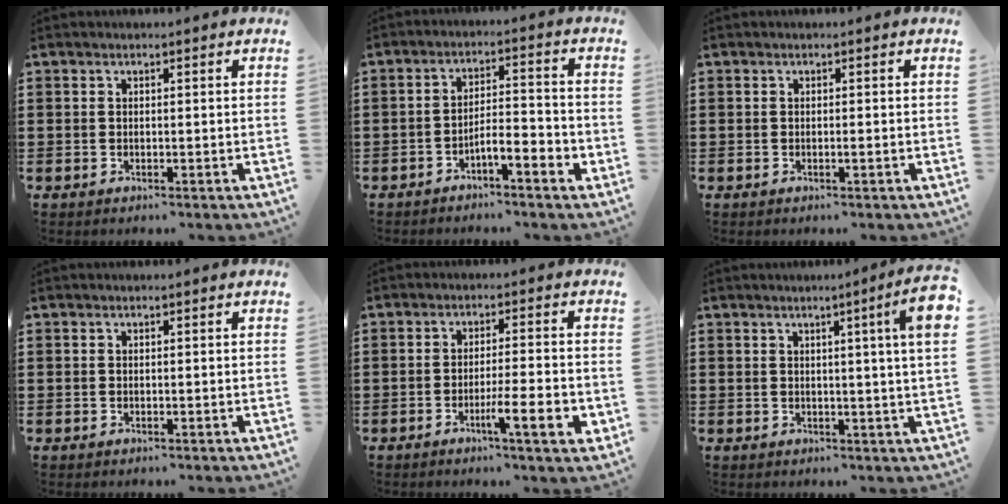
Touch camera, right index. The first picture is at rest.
{"total": 3.9, "force": [-2.8, 0.7, 2.7], "torque": [-0.049, 0.008, -0.055]}
{"total": 0.5, "force": [-0.2, 0.0, 0.5], "torque": [-0.009, -0.003, -0.003]}
{"total": 0.0}
{"total": 7.4, "force": [-2.8, 0.9, 6.8], "torque": [-0.106, -0.004, -0.045]}
{"total": 5.9, "force": [2.1, -0.6, 5.5], "torque": [-0.089, -0.013, 0.029]}